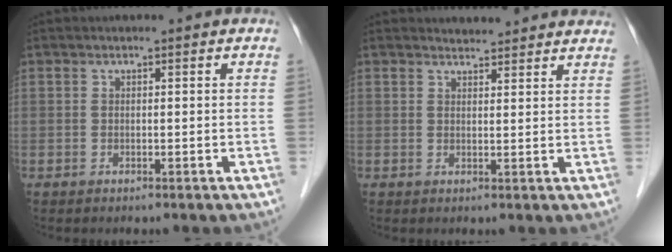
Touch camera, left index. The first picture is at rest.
{"total": 5.5, "force": [5.3, 1.2, 0.7], "torque": [-0.001, 0.011, 0.054]}